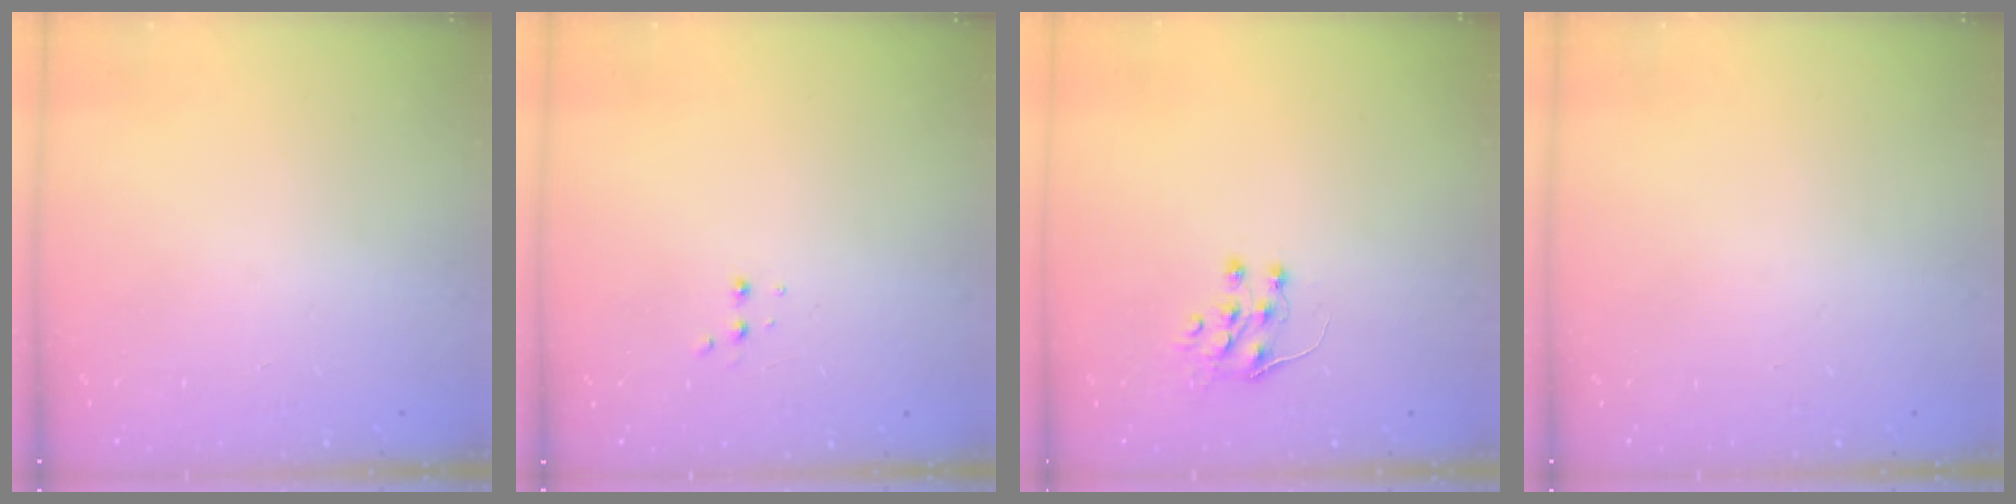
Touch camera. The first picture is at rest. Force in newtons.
{"total": 2.9, "press": 2.7, "slide": 1.0}
{"total": 6.0, "press": 5.9, "slide": 0.7}
{"total": 0.0}